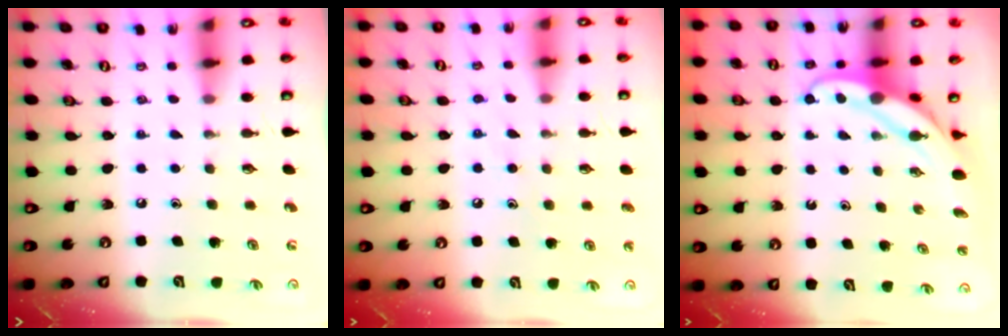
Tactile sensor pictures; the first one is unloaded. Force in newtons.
{"total": 7.0, "press": 7.0, "slide": 0.5}
{"total": 6.1, "press": 6.1, "slide": 0.5}